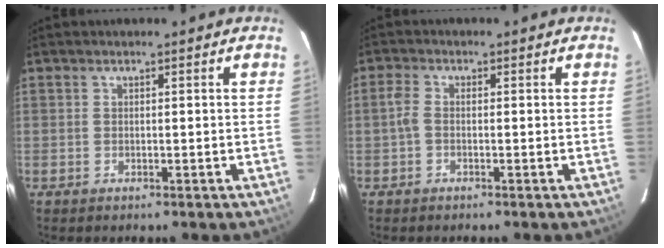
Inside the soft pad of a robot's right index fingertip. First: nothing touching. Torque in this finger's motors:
{"motor_torque": [0.22, -0.11, 0.17, 0.04]}